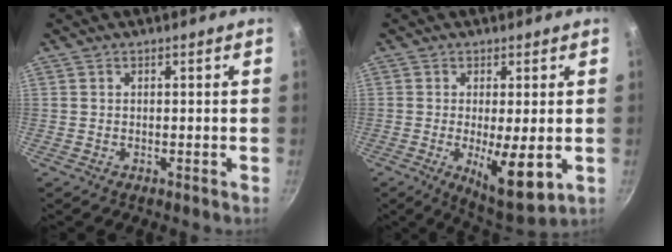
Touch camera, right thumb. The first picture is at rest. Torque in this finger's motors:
{"motor_torque": [-0.28, 0.65, 1.03, -0.25, 0.10]}